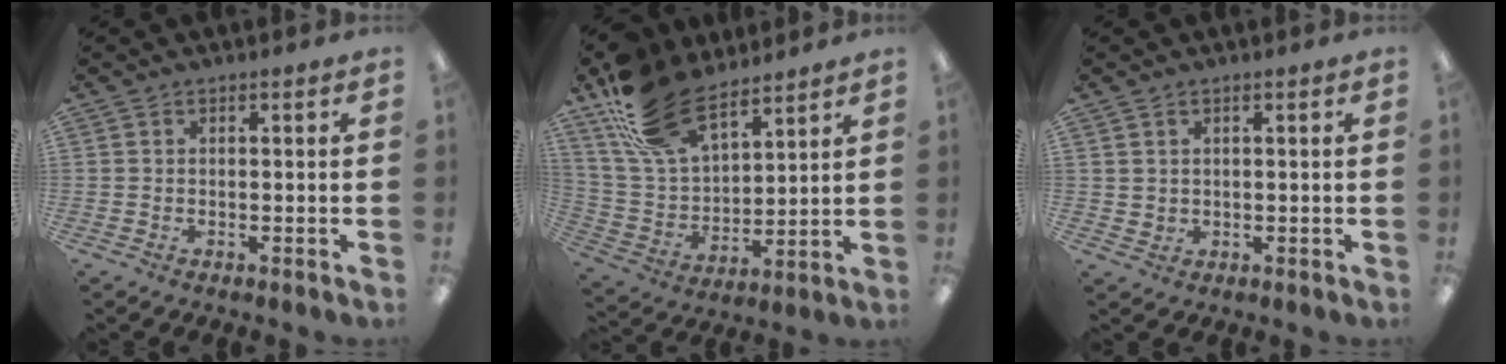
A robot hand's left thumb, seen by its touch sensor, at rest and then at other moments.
{"total": 20.6, "force": [14.0, 10.4, 10.8], "torque": [-0.230, -0.059, 0.261]}
{"total": 1.7, "force": [1.1, 1.2, 0.3], "torque": [-0.007, 0.001, 0.021]}